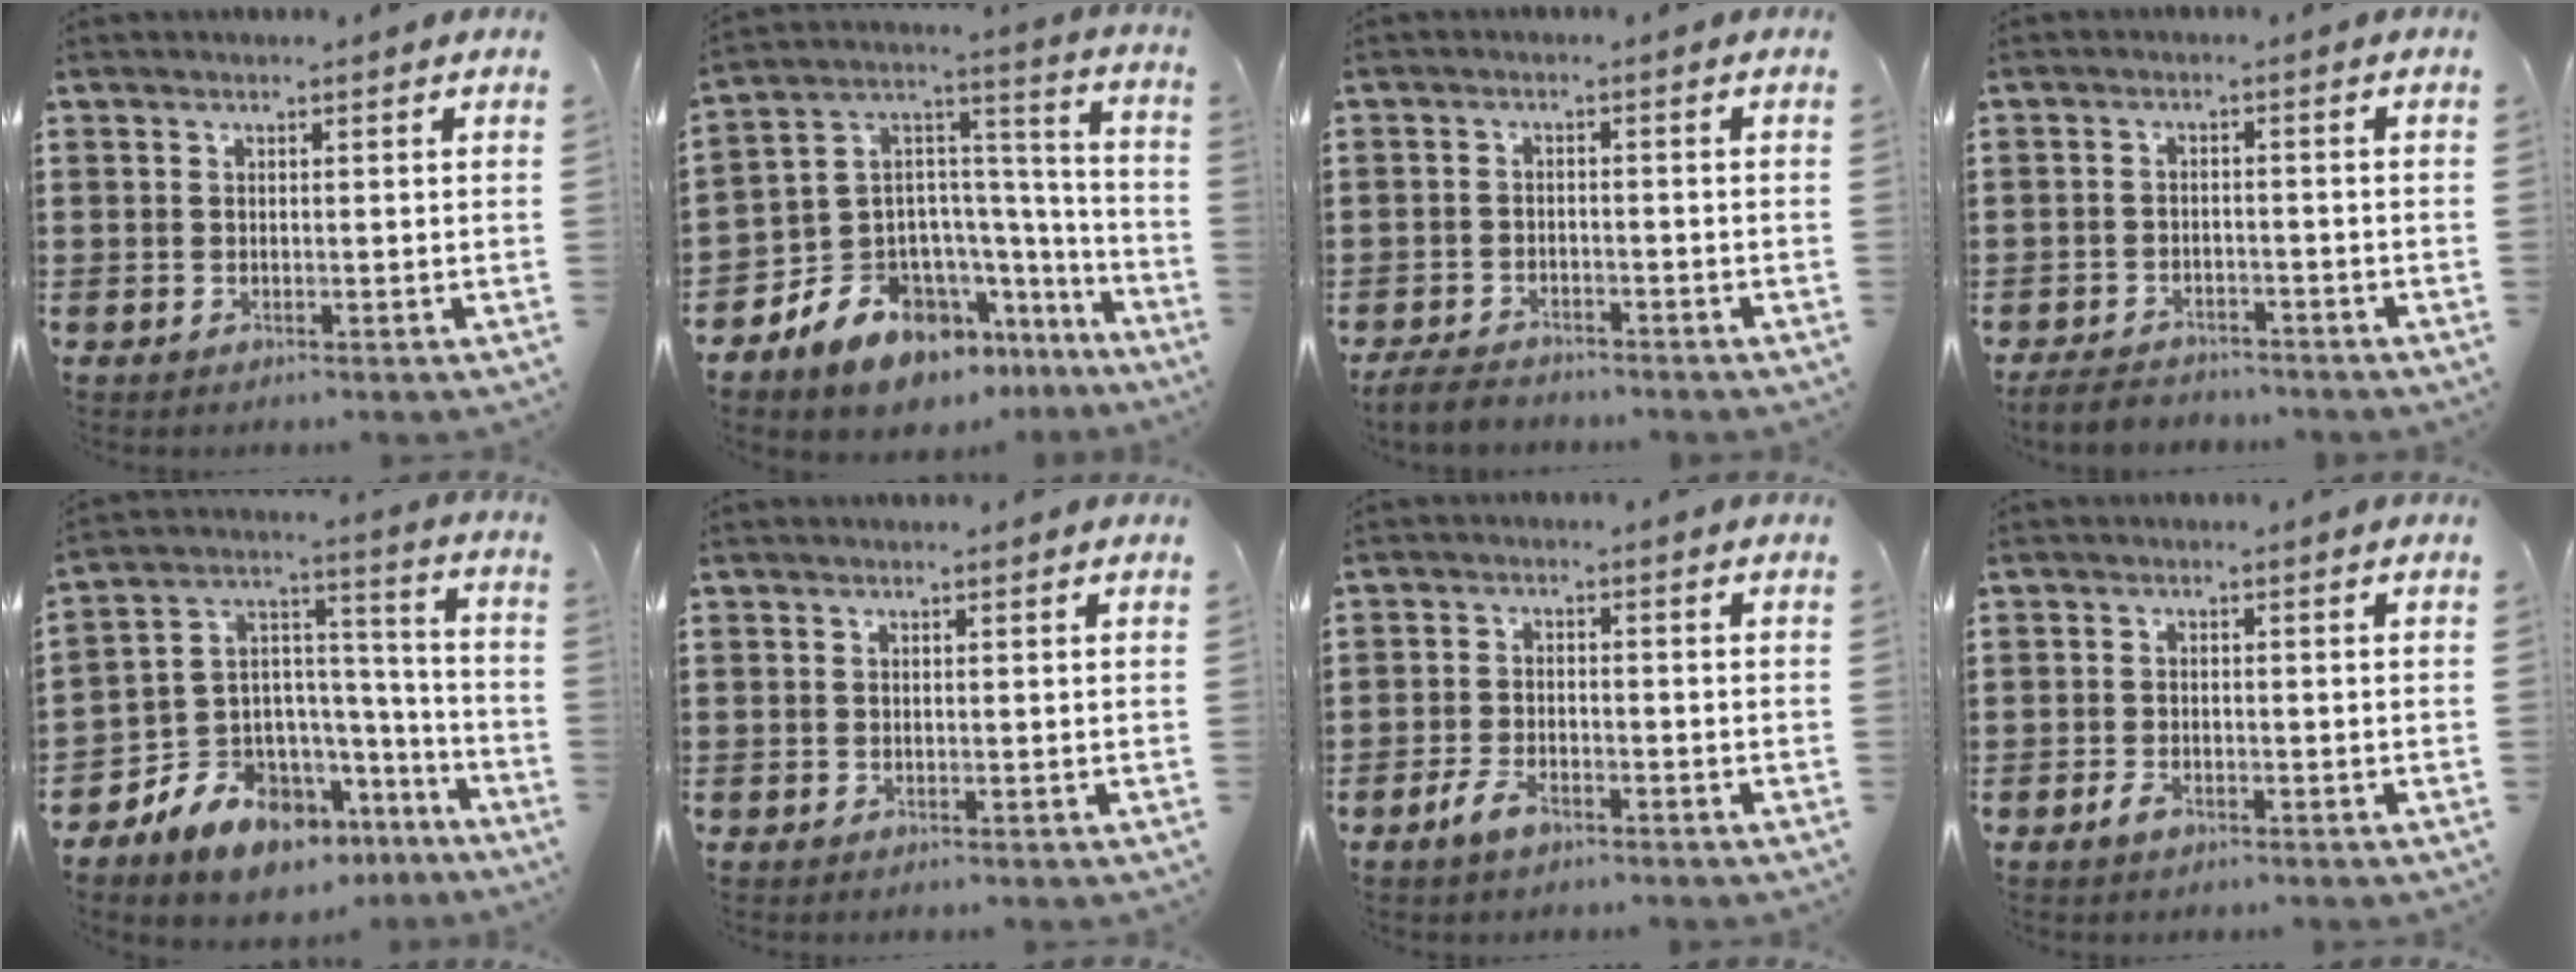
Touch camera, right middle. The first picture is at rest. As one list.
[{"total": 10.6, "force": [-8.0, 6.4, 2.3], "torque": [-0.078, 0.006, -0.155]}, {"total": 3.2, "force": [-3.1, 0.7, 0.5], "torque": [-0.018, 0.003, -0.068]}, {"total": 3.1, "force": [-3.0, 0.8, 0.5], "torque": [-0.010, 0.004, -0.063]}, {"total": 9.7, "force": [-7.9, 5.5, 1.5], "torque": [-0.067, 0.003, -0.155]}, {"total": 0.0}, {"total": 3.7, "force": [-2.4, 1.6, 2.4], "torque": [-0.060, 0.000, -0.051]}, {"total": 1.7, "force": [-1.0, 0.8, 1.1], "torque": [-0.029, -0.002, -0.022]}]